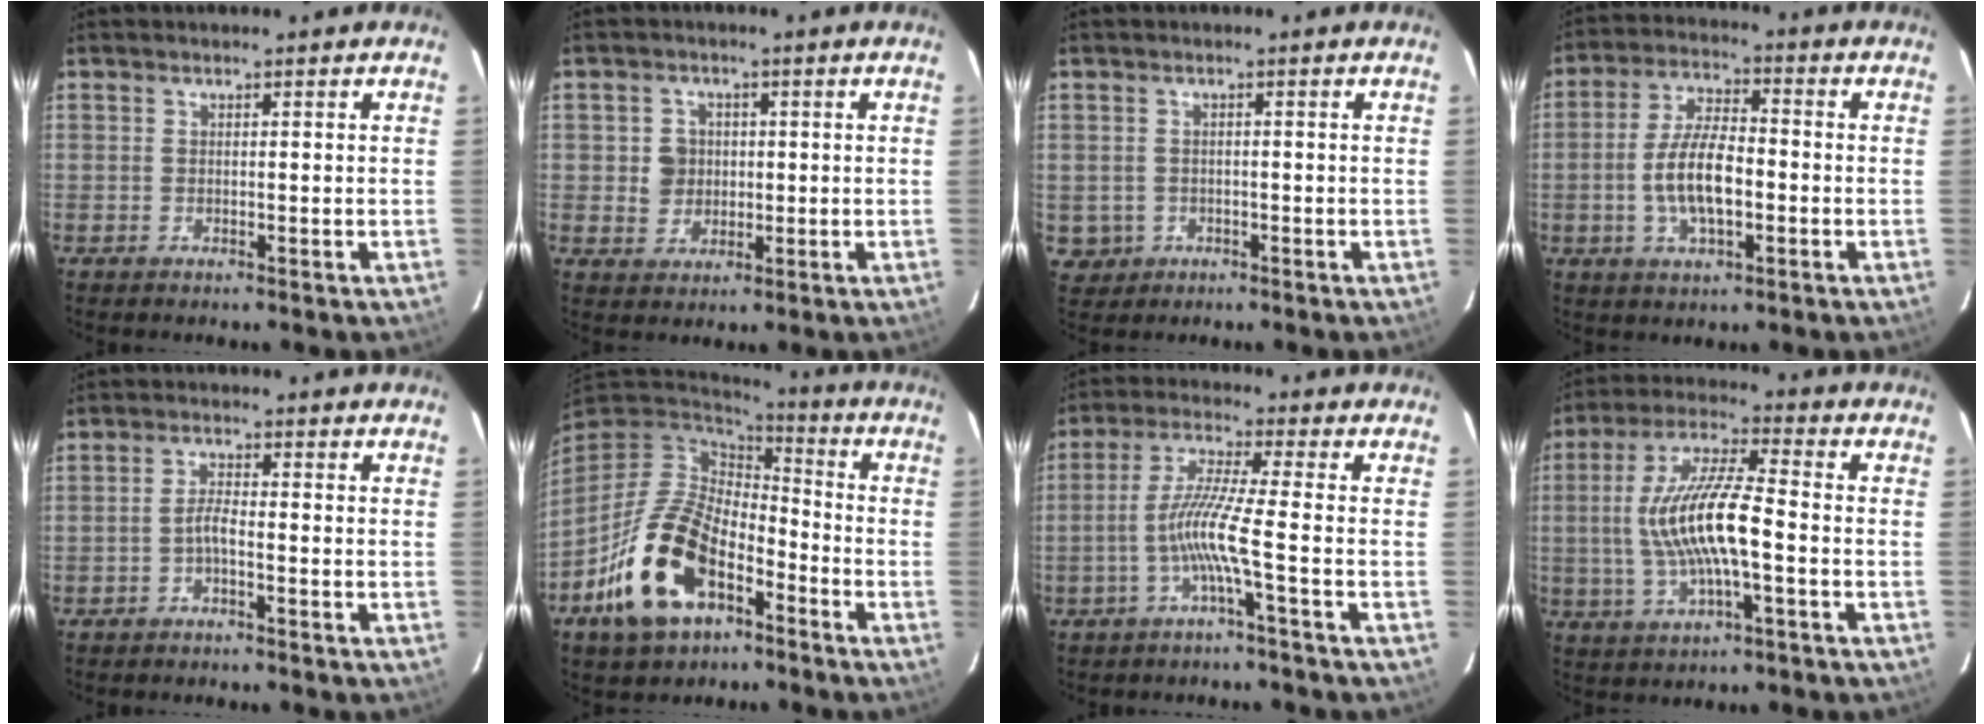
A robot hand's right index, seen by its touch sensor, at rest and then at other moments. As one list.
[{"total": 4.4, "force": [0.3, 4.2, 1.2], "torque": [-0.020, 0.014, 0.011]}, {"total": 4.0, "force": [-0.8, 3.9, 0.7], "torque": [-0.023, 0.007, 0.000]}, {"total": 9.9, "force": [-2.1, 3.9, 8.9], "torque": [-0.178, 0.006, -0.036]}, {"total": 2.2, "force": [-1.3, 0.3, 1.7], "torque": [-0.040, 0.007, -0.028]}, {"total": 17.8, "force": [-8.5, 10.0, 12.0], "torque": [-0.257, -0.010, -0.152]}, {"total": 7.6, "force": [-2.9, -1.4, 6.9], "torque": [-0.154, 0.003, -0.055]}, {"total": 13.7, "force": [-1.9, 3.0, 13.2], "torque": [-0.263, 0.006, -0.037]}]